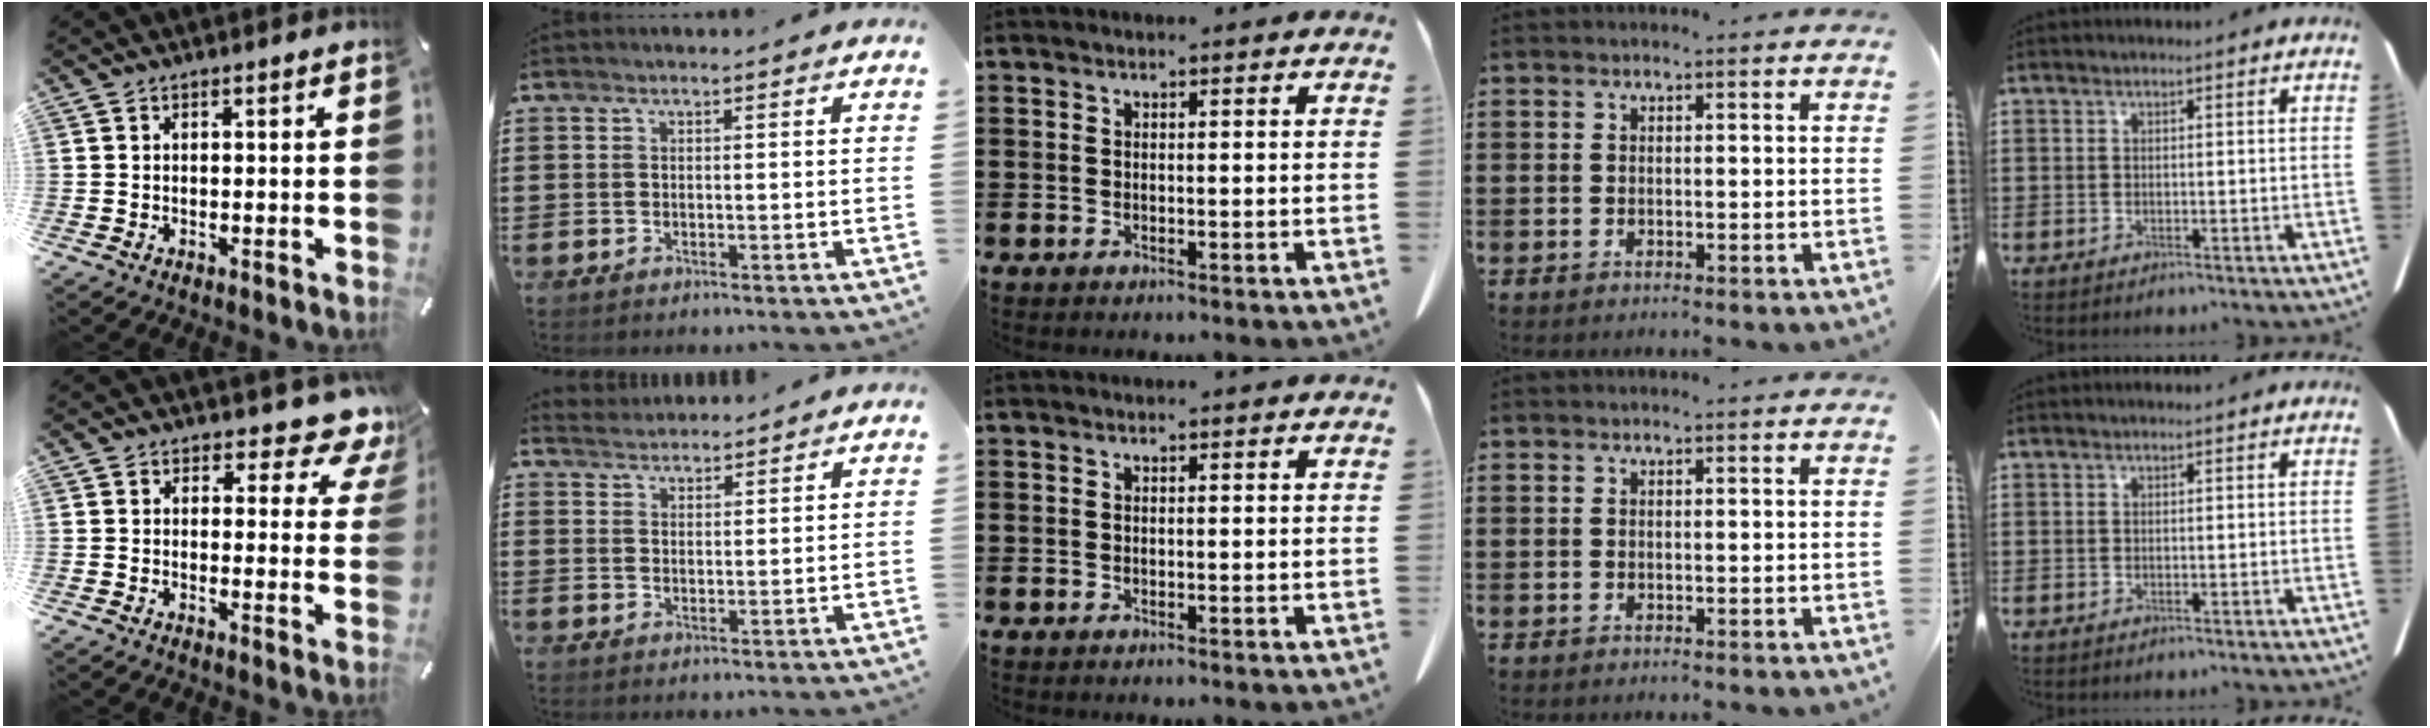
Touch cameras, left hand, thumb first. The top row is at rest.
{"thumb": {"total": 6.3, "force": [4.7, 3.1, 2.8], "torque": [-0.024, -0.039, 0.075]}, "index": {"total": 2.4, "force": [2.4, 0.2, -0.4], "torque": [0.000, -0.001, 0.048]}}